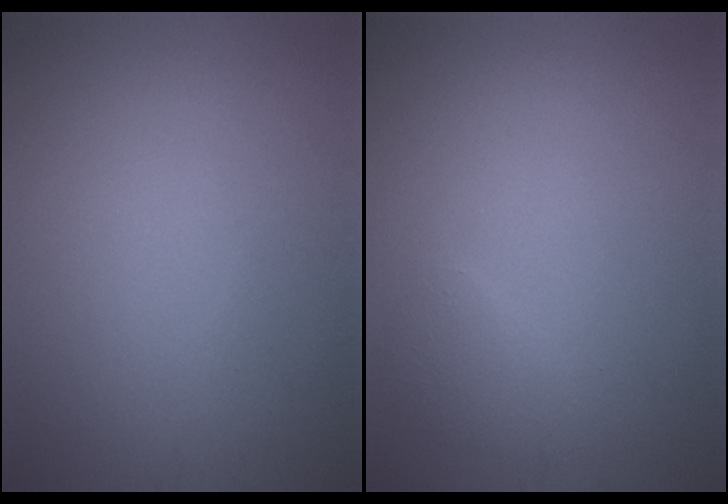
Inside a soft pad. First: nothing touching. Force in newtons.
{"total": 1.3, "press": 1.3, "slide": 0.1}